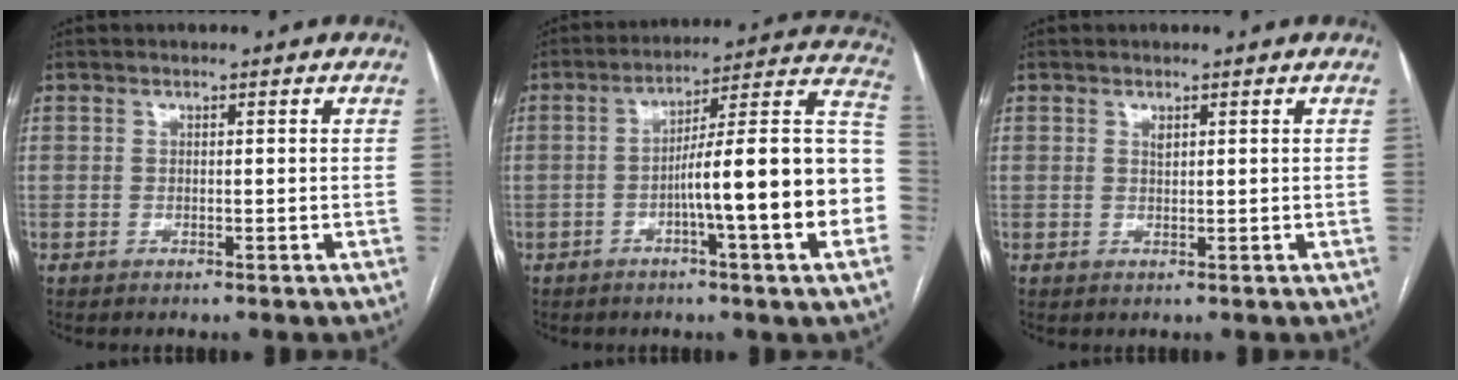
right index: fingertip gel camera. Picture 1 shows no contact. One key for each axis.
{"total": 19.0, "fx": -3.9, "fy": 0.6, "fz": 18.5, "tx": -0.209, "ty": 0.033, "tz": -0.053}
{"total": 0.8, "fx": 0.5, "fy": 0.3, "fz": 0.6, "tx": -0.011, "ty": -0.001, "tz": 0.010}